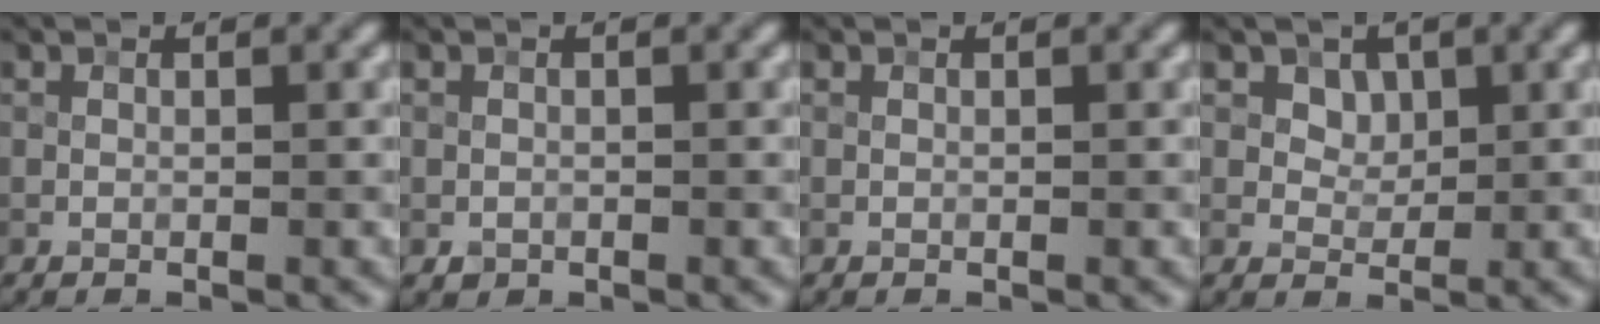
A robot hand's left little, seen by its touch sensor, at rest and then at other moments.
{"total": 0.5, "force": [-0.2, 0.5, 0.1], "torque": [0.003, -0.004, -0.004]}
{"total": 0.0}
{"total": 1.9, "force": [0.9, 1.5, 0.9], "torque": [-0.013, -0.013, 0.020]}